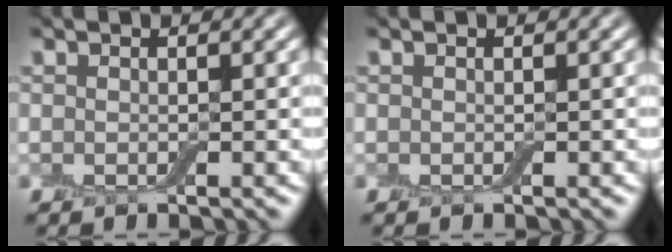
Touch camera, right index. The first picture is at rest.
{"total": 0.0}